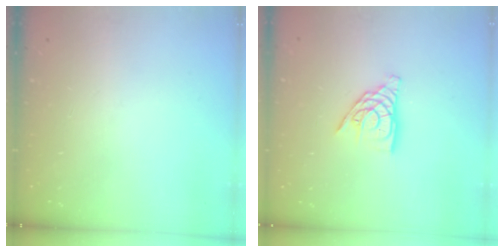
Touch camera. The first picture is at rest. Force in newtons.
{"total": 11.4, "press": 11.4, "slide": 1.1}